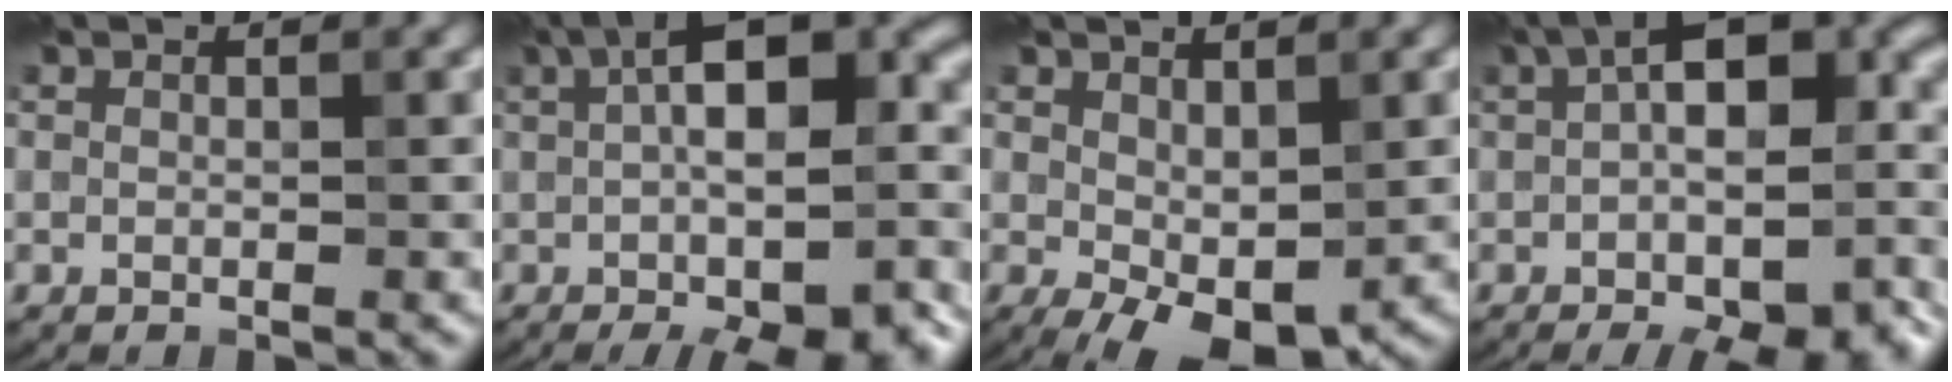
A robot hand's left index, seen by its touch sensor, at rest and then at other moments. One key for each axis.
{"total": 14.6, "fx": -1.6, "fy": 6.0, "fz": 13.2, "tx": -0.171, "ty": 0.015, "tz": -0.003}
{"total": 5.3, "fx": -0.8, "fy": 2.8, "fz": 4.4, "tx": -0.086, "ty": -0.009, "tz": -0.003}
{"total": 15.4, "fx": -2.8, "fy": 7.5, "fz": 13.1, "tx": -0.193, "ty": 0.005, "tz": -0.008}